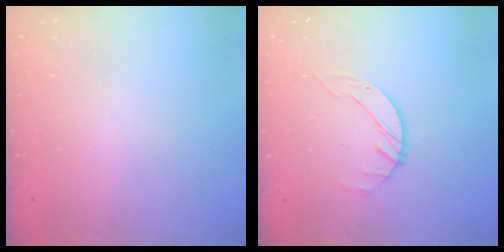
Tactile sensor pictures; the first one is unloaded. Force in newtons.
{"total": 2.1, "press": 2.0, "slide": 0.3}